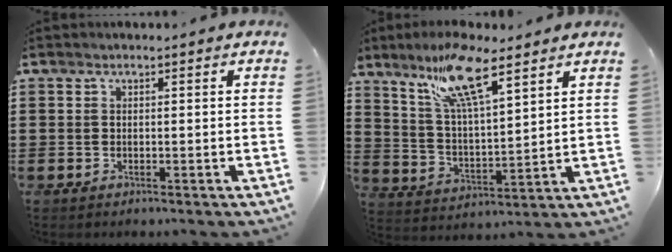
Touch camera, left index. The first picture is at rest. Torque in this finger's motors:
{"motor_torque": [1.09, -1.05, 0.70, 0.21]}